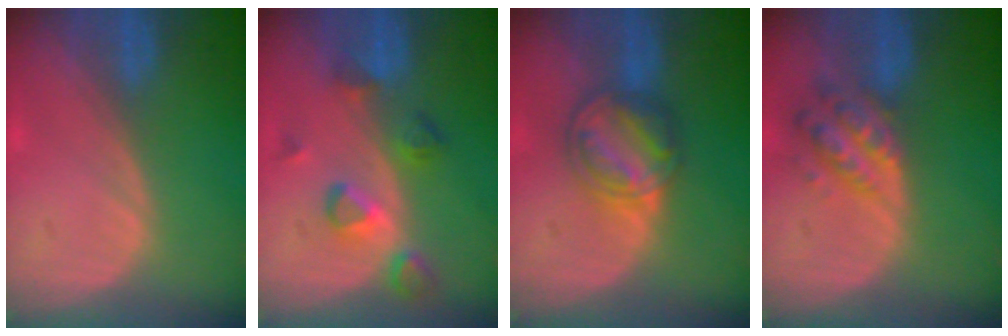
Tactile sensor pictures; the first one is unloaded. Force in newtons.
{"total": 5.5, "press": 5.5, "slide": 0.7}
{"total": 6.9, "press": 6.3, "slide": 2.8}
{"total": 6.2, "press": 5.6, "slide": 2.6}